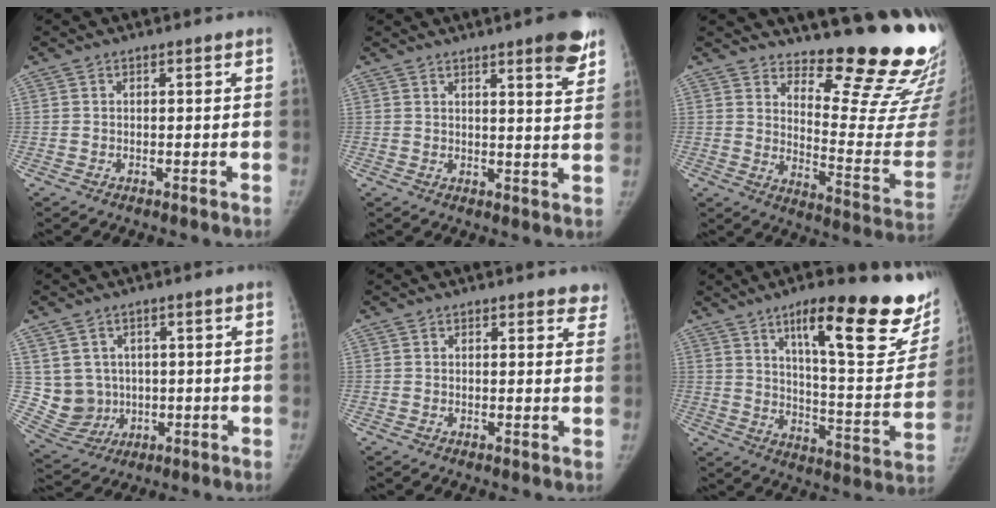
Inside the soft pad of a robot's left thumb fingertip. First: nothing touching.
{"total": 7.3, "force": [4.7, 1.0, 5.5], "torque": [-0.060, -0.026, 0.059]}
{"total": 19.9, "force": [16.8, 3.7, 10.0], "torque": [-0.097, -0.185, 0.223]}
{"total": 7.6, "force": [0.9, 7.3, 2.0], "torque": [-0.005, -0.003, 0.037]}
{"total": 3.5, "force": [3.0, 1.3, 1.2], "torque": [0.015, -0.012, 0.020]}
{"total": 27.6, "force": [15.9, 7.4, 21.2], "torque": [-0.247, -0.064, 0.236]}